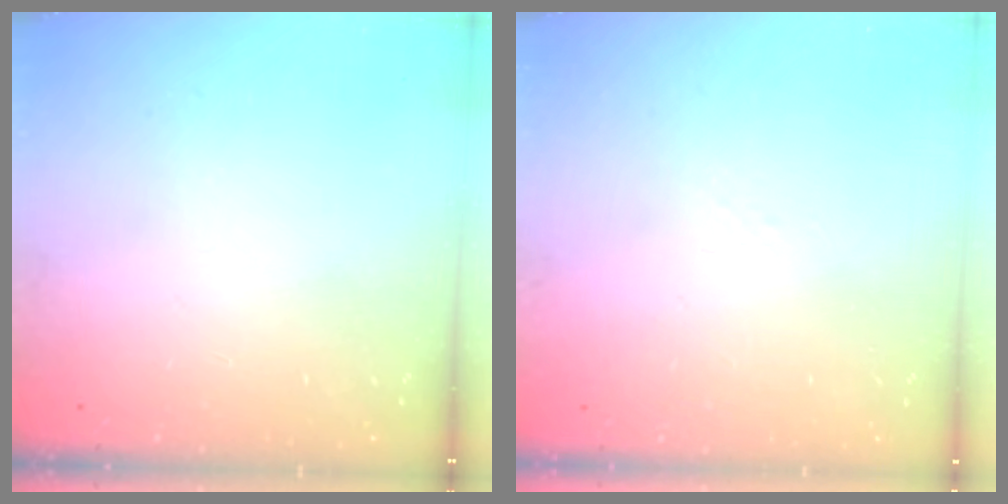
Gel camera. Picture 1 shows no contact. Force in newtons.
{"total": 2.7, "press": 2.6, "slide": 0.7}